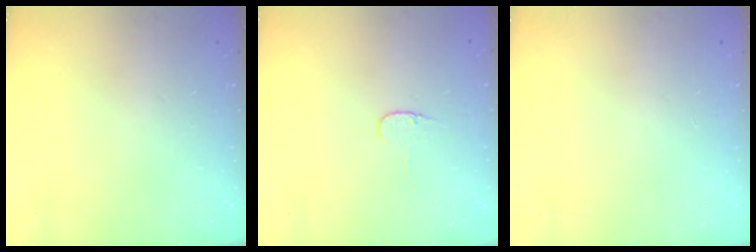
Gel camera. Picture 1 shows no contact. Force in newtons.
{"total": 3.7, "press": 3.7, "slide": 0.4}
{"total": 0.0}